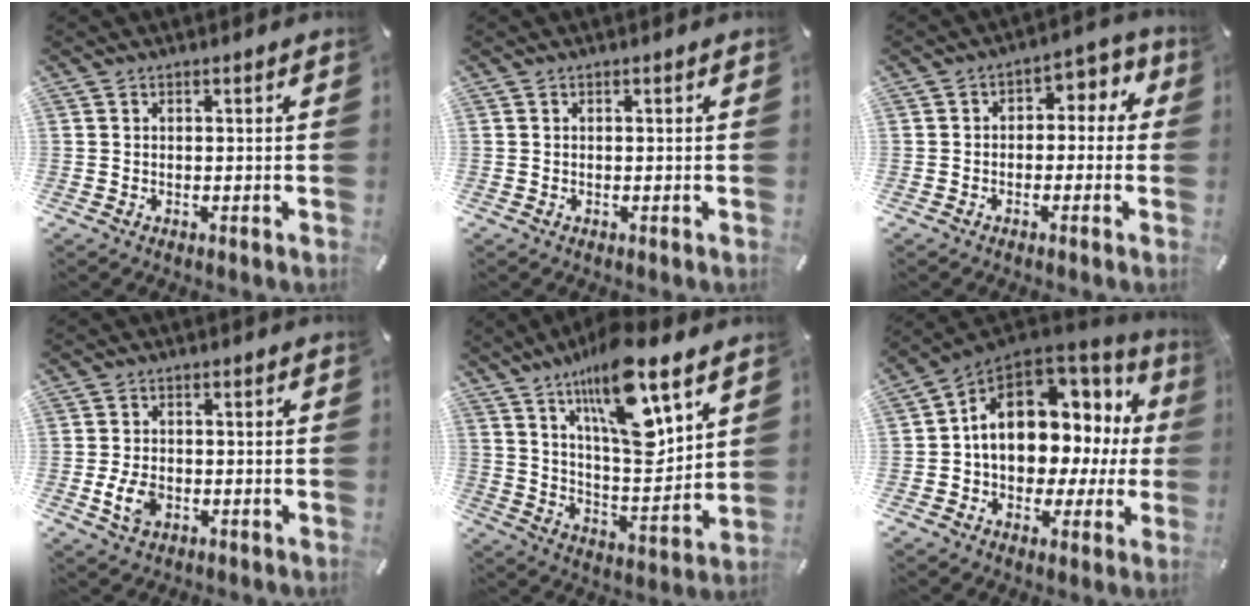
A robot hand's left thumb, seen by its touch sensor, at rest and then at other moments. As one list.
[{"total": 0.0}, {"total": 4.8, "force": [-1.2, 3.7, 2.8], "torque": [-0.028, 0.011, -0.032]}, {"total": 5.2, "force": [-1.5, 3.6, 3.5], "torque": [-0.083, -0.001, -0.028]}, {"total": 17.9, "force": [11.6, 5.7, 12.4], "torque": [-0.217, -0.067, 0.191]}, {"total": 13.5, "force": [3.1, 10.1, 8.4], "torque": [-0.129, -0.027, 0.058]}]